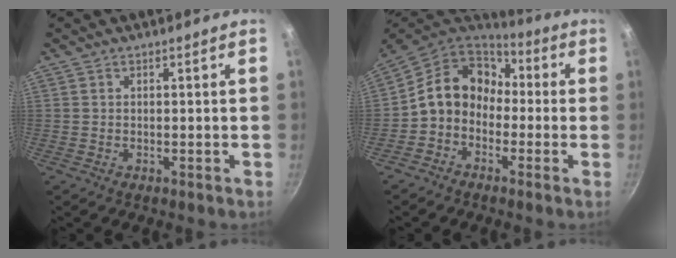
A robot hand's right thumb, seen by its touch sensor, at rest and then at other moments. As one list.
[{"total": 12.8, "force": [-0.8, 10.5, 7.4], "torque": [-0.096, 0.049, -0.037]}]